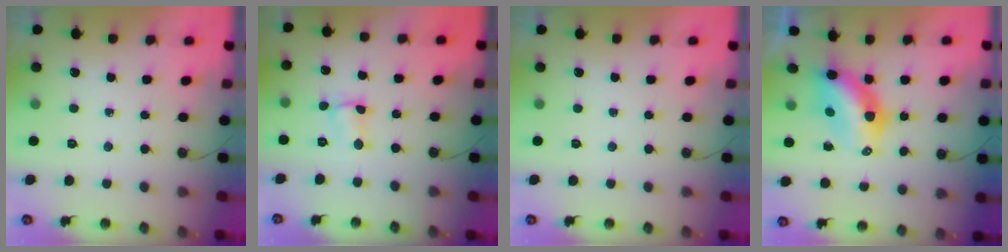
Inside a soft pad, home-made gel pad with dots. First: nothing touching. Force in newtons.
{"total": 1.8, "press": 1.7, "slide": 0.5}
{"total": 0.0}
{"total": 6.9, "press": 6.9, "slide": 0.6}